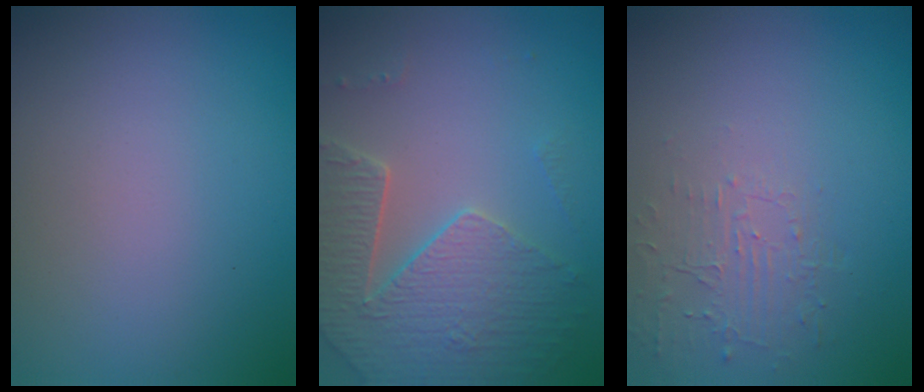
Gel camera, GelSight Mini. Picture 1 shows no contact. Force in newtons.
{"total": 4.5, "press": 4.2, "slide": 1.5}
{"total": 1.6, "press": 0.3, "slide": 1.6}